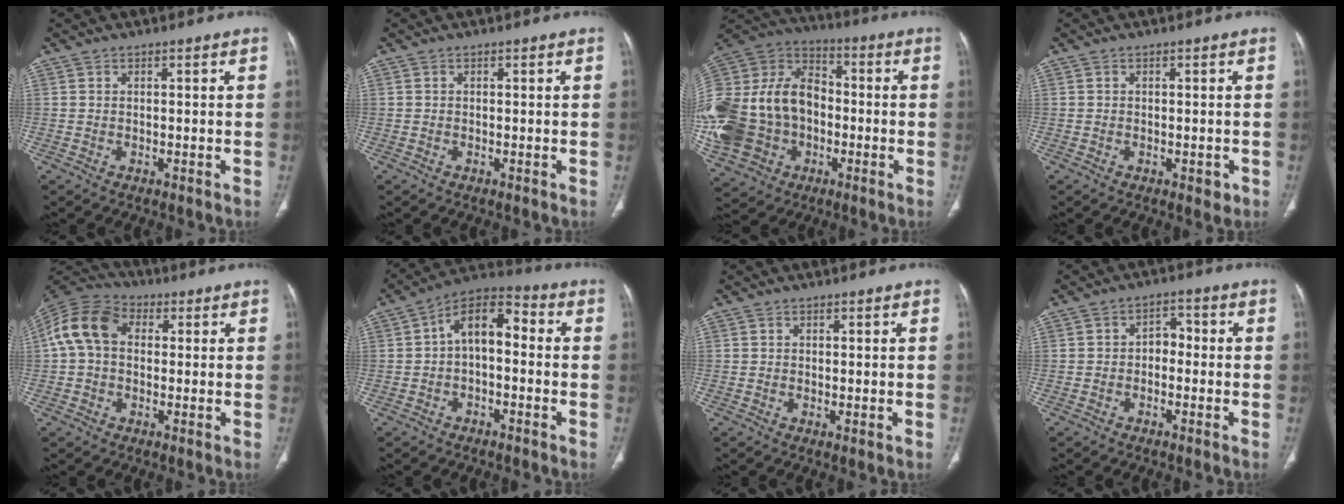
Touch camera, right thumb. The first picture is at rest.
{"total": 0.0}
{"total": 30.2, "force": [-4.8, 23.4, 18.6], "torque": [-0.438, 0.058, -0.075]}
{"total": 1.8, "force": [-0.6, 1.1, 1.2], "torque": [-0.007, 0.000, -0.006]}
{"total": 11.1, "force": [1.4, 8.1, 7.4], "torque": [-0.141, 0.034, 0.014]}
{"total": 10.1, "force": [-0.1, 5.8, 8.2], "torque": [-0.115, 0.042, -0.016]}
{"total": 0.5, "force": [0.0, 0.2, 0.5], "torque": [-0.012, -0.004, -0.001]}
{"total": 3.6, "force": [-0.8, 2.6, 2.3], "torque": [-0.021, 0.023, -0.024]}